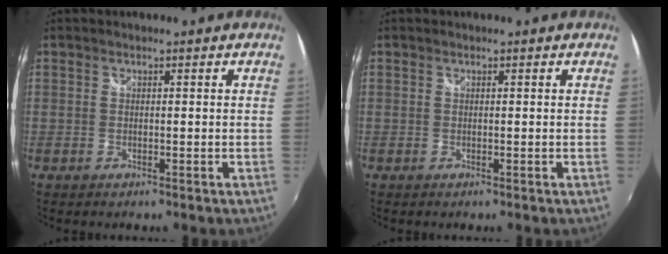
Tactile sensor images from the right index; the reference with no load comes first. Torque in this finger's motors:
{"motor_torque": [0.25, 0.20, 0.04, 0.01]}